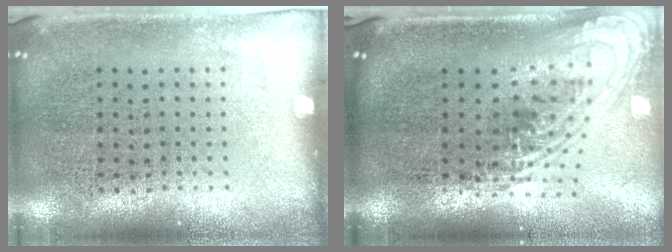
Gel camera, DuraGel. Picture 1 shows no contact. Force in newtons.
{"total": 2.4, "press": 1.7, "slide": 1.7}